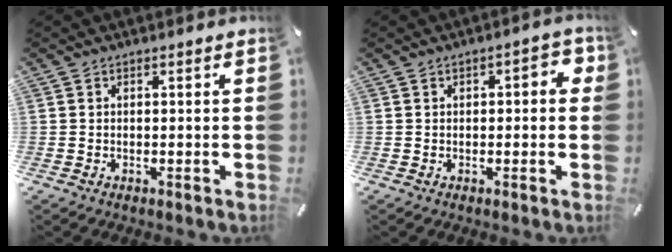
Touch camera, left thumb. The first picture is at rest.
{"total": 3.1, "force": [-0.1, 1.8, 2.6], "torque": [-0.031, 0.004, -0.007]}